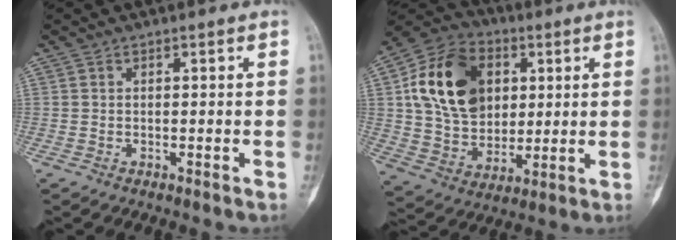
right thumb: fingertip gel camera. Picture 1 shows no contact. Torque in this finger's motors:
{"motor_torque": [-0.46, 2.35, 0.61, -0.27, 0.18]}